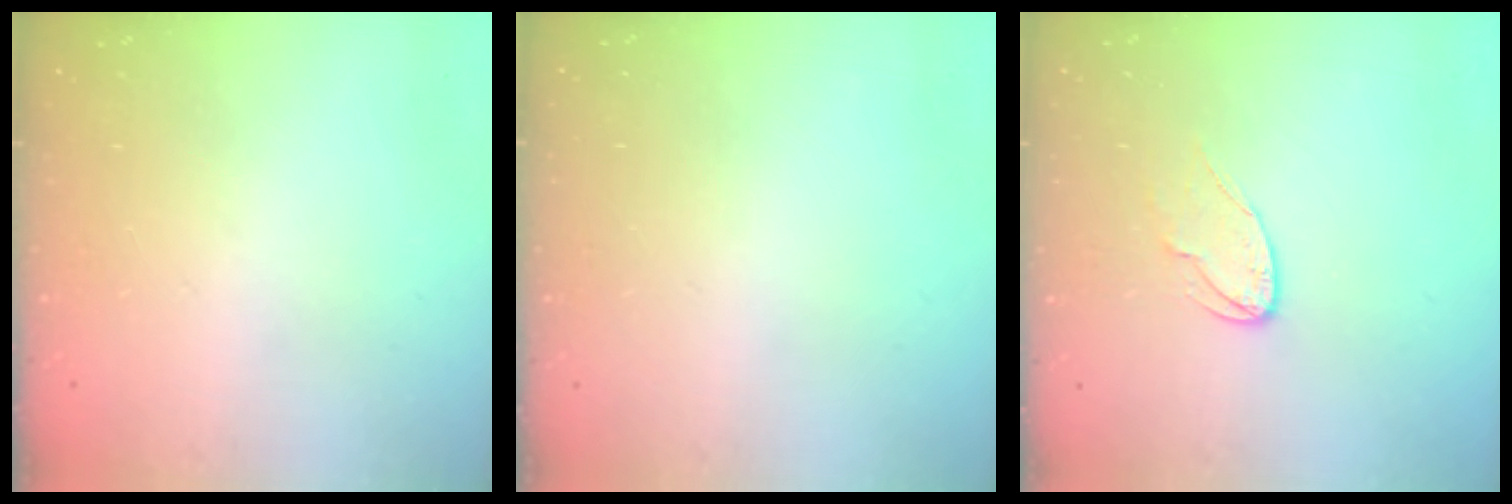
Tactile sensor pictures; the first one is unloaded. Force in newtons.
{"total": 0.0}
{"total": 6.0, "press": 6.0, "slide": 0.5}